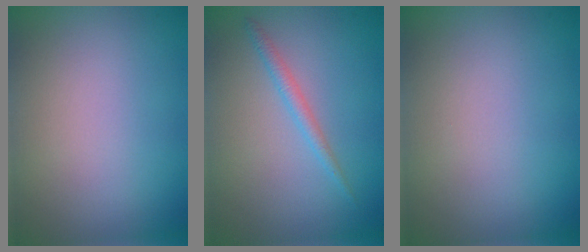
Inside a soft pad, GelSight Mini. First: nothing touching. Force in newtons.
{"total": 1.4, "press": 1.4, "slide": 0.0}
{"total": 0.0}